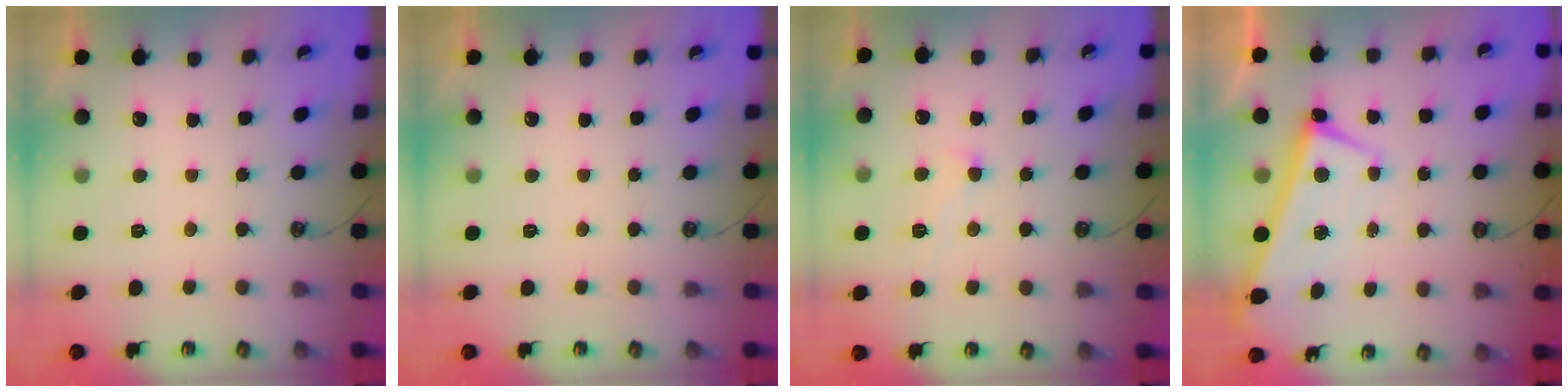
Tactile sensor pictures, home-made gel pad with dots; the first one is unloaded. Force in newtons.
{"total": 0.0}
{"total": 0.9, "press": 0.7, "slide": 0.6}
{"total": 1.3, "press": 1.2, "slide": 0.3}